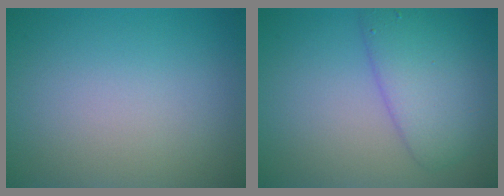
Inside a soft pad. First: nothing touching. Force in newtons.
{"total": 5.0, "press": 5.0, "slide": 0.1}